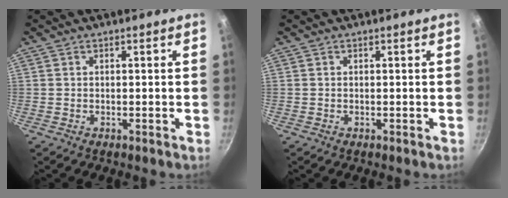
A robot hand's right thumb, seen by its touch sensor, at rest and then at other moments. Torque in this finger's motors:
{"motor_torque": [0.00, 0.25, 0.15, -0.29, -0.02]}